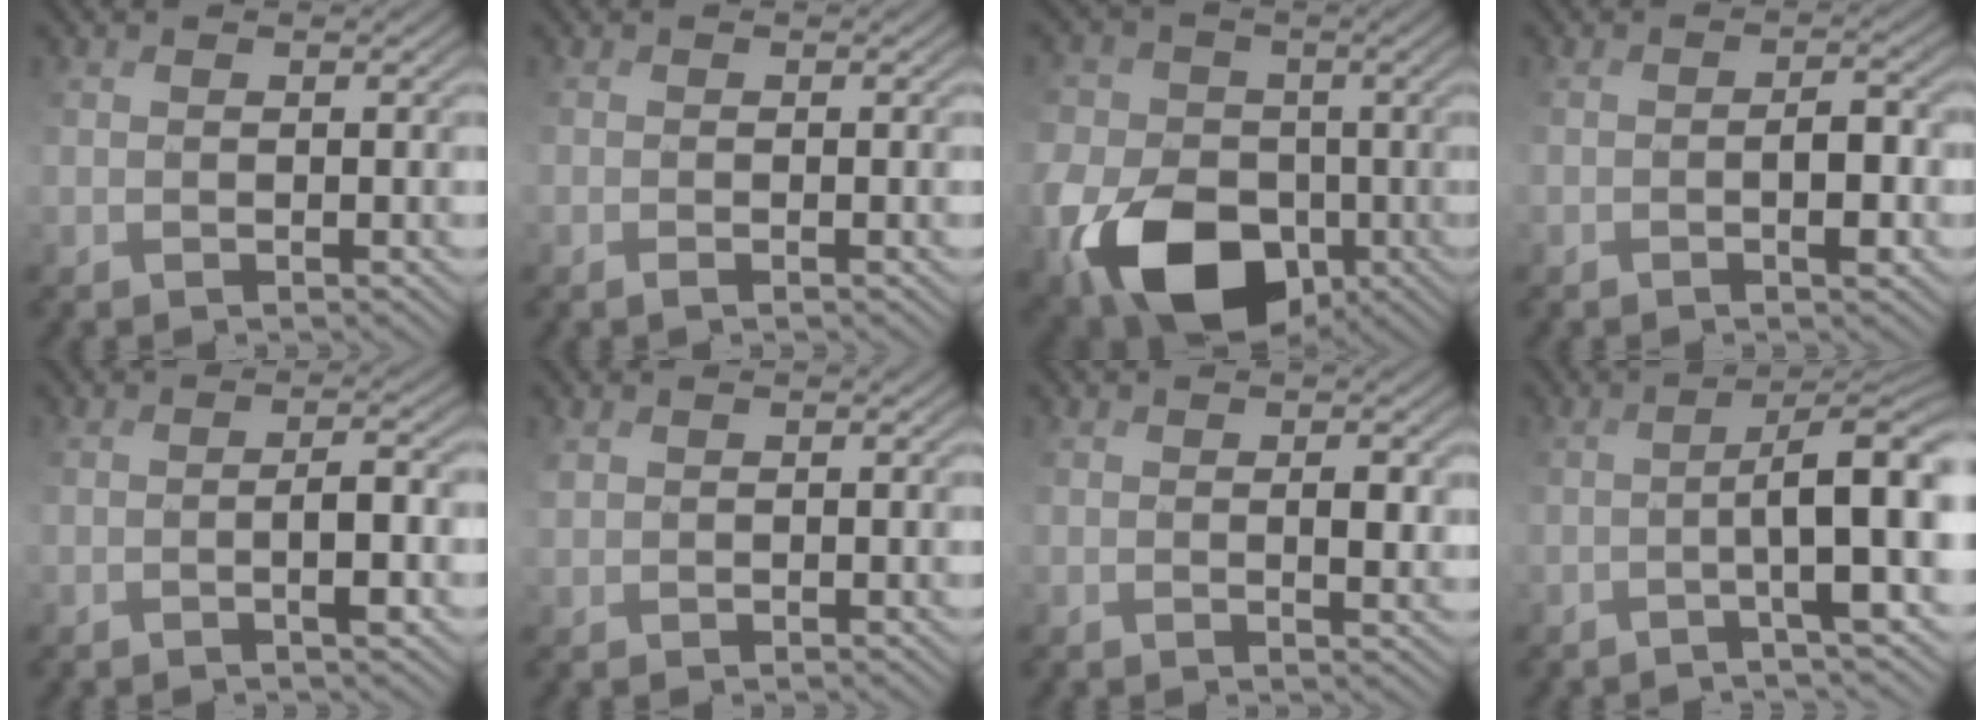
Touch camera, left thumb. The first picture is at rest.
{"total": 0.6, "force": [-0.3, 0.1, 0.5], "torque": [-0.010, 0.002, -0.009]}
{"total": 14.5, "force": [-5.1, 10.1, 9.0], "torque": [-0.201, -0.034, -0.089]}
{"total": 3.6, "force": [-1.3, 1.7, 2.9], "torque": [-0.035, 0.008, -0.014]}
{"total": 3.5, "force": [-1.2, 0.7, 3.2], "torque": [-0.046, 0.007, -0.016]}
{"total": 0.8, "force": [0.6, 0.5, 0.2], "torque": [-0.009, 0.005, 0.012]}
{"total": 2.8, "force": [0.7, 1.3, 2.3], "torque": [-0.043, 0.001, 0.017]}
{"total": 7.7, "force": [-1.6, 0.5, 7.5], "torque": [-0.099, 0.017, -0.030]}